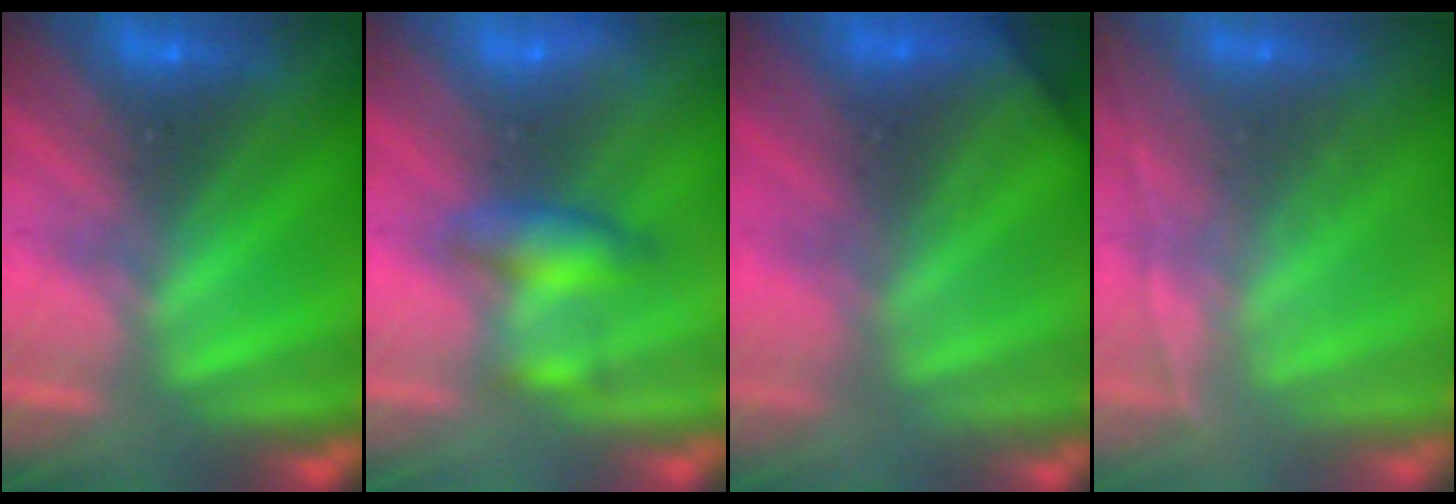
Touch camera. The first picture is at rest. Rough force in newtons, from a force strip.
{"total": 2.0}
{"total": 8.4}
{"total": 2.0}